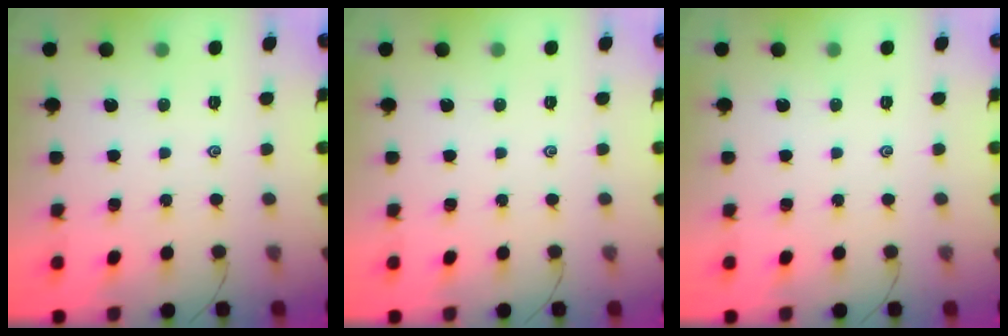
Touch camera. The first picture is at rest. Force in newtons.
{"total": 0.0}
{"total": 0.0}